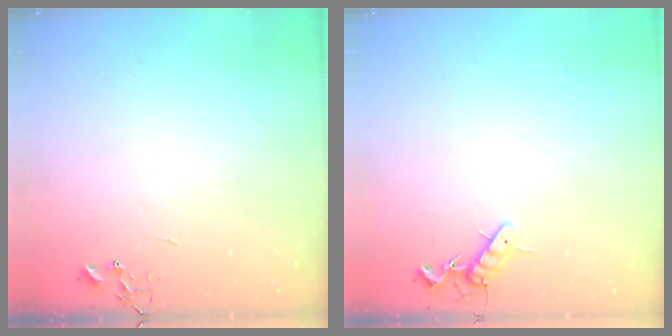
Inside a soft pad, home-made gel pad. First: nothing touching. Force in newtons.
{"total": 8.0, "press": 7.9, "slide": 1.4}